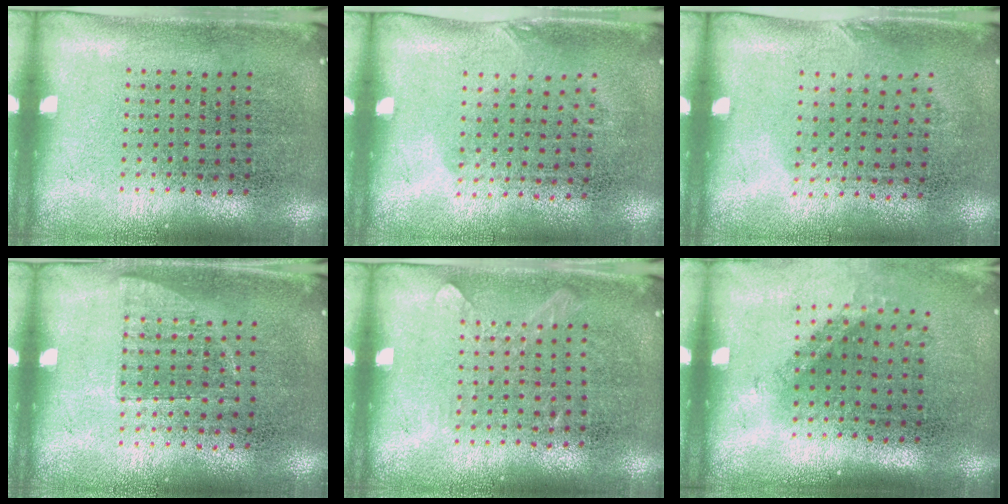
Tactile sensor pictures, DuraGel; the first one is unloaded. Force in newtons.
{"total": 0.8, "press": 0.6, "slide": 0.5}
{"total": 0.9, "press": 0.7, "slide": 0.5}
{"total": 0.7, "press": 0.7, "slide": 0.1}
{"total": 0.8, "press": 0.8, "slide": 0.2}
{"total": 1.3, "press": 0.9, "slide": 0.9}